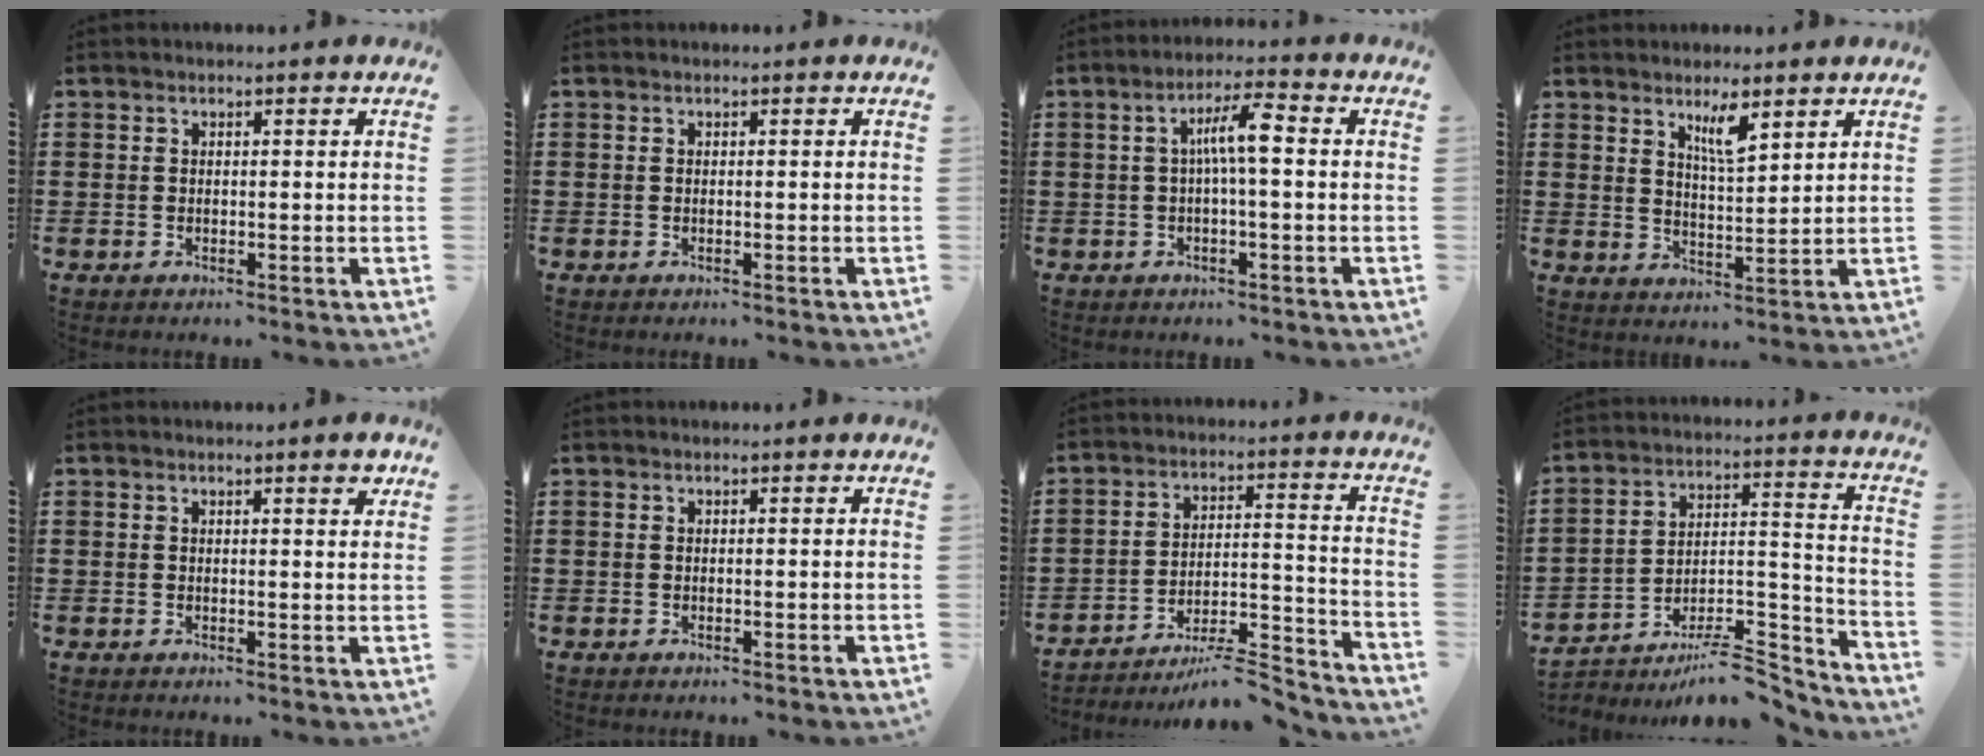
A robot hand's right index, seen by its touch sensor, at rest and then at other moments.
{"total": 0.0}
{"total": 5.8, "force": [0.1, 1.1, 5.7], "torque": [-0.108, 0.011, -0.004]}
{"total": 4.8, "force": [3.1, 1.1, 3.5], "torque": [-0.060, -0.002, 0.051]}
{"total": 2.3, "force": [1.4, 0.3, 1.7], "torque": [-0.019, -0.003, 0.021]}
{"total": 0.0}
{"total": 7.7, "force": [-6.9, 1.2, 3.2], "torque": [-0.041, 0.017, -0.132]}
{"total": 9.0, "force": [-7.3, 2.9, 4.4], "torque": [-0.056, 0.030, -0.135]}